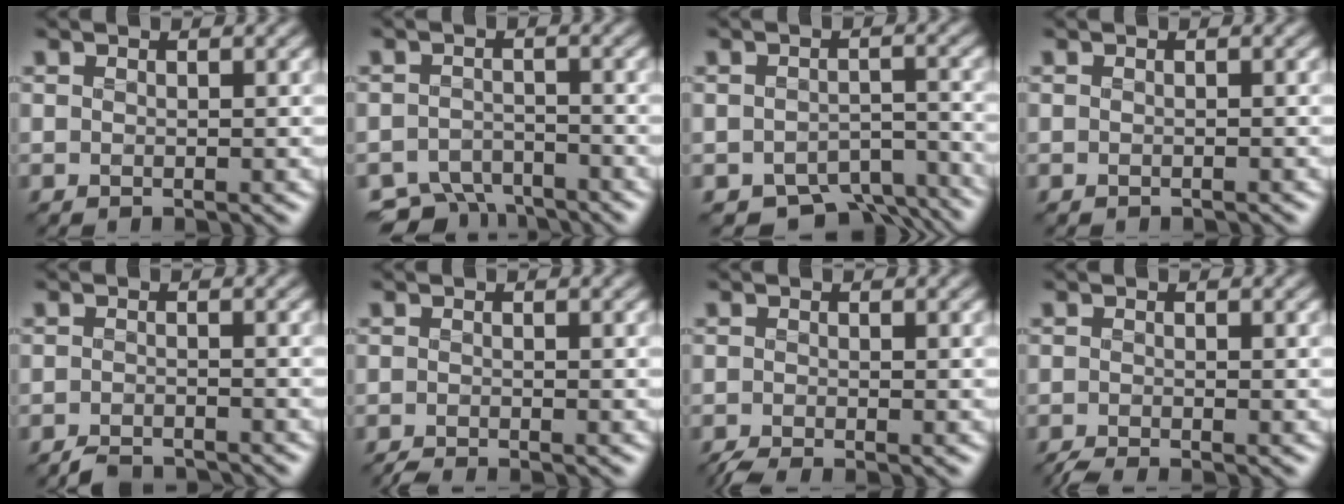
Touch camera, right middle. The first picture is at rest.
{"total": 4.7, "force": [-4.3, 1.6, 0.9], "torque": [-0.013, -0.010, -0.076]}
{"total": 6.0, "force": [-4.8, 2.6, 2.5], "torque": [-0.029, -0.018, -0.068]}
{"total": 0.0}
{"total": 2.7, "force": [-2.7, 0.3, 0.4], "torque": [-0.003, -0.003, -0.045]}
{"total": 1.3, "force": [-1.2, 0.1, 0.3], "torque": [0.001, -0.008, -0.025]}
{"total": 1.6, "force": [-1.2, 0.2, 1.0], "torque": [-0.018, -0.009, -0.025]}
{"total": 1.6, "force": [-1.4, 0.2, 0.8], "torque": [-0.009, -0.009, -0.029]}